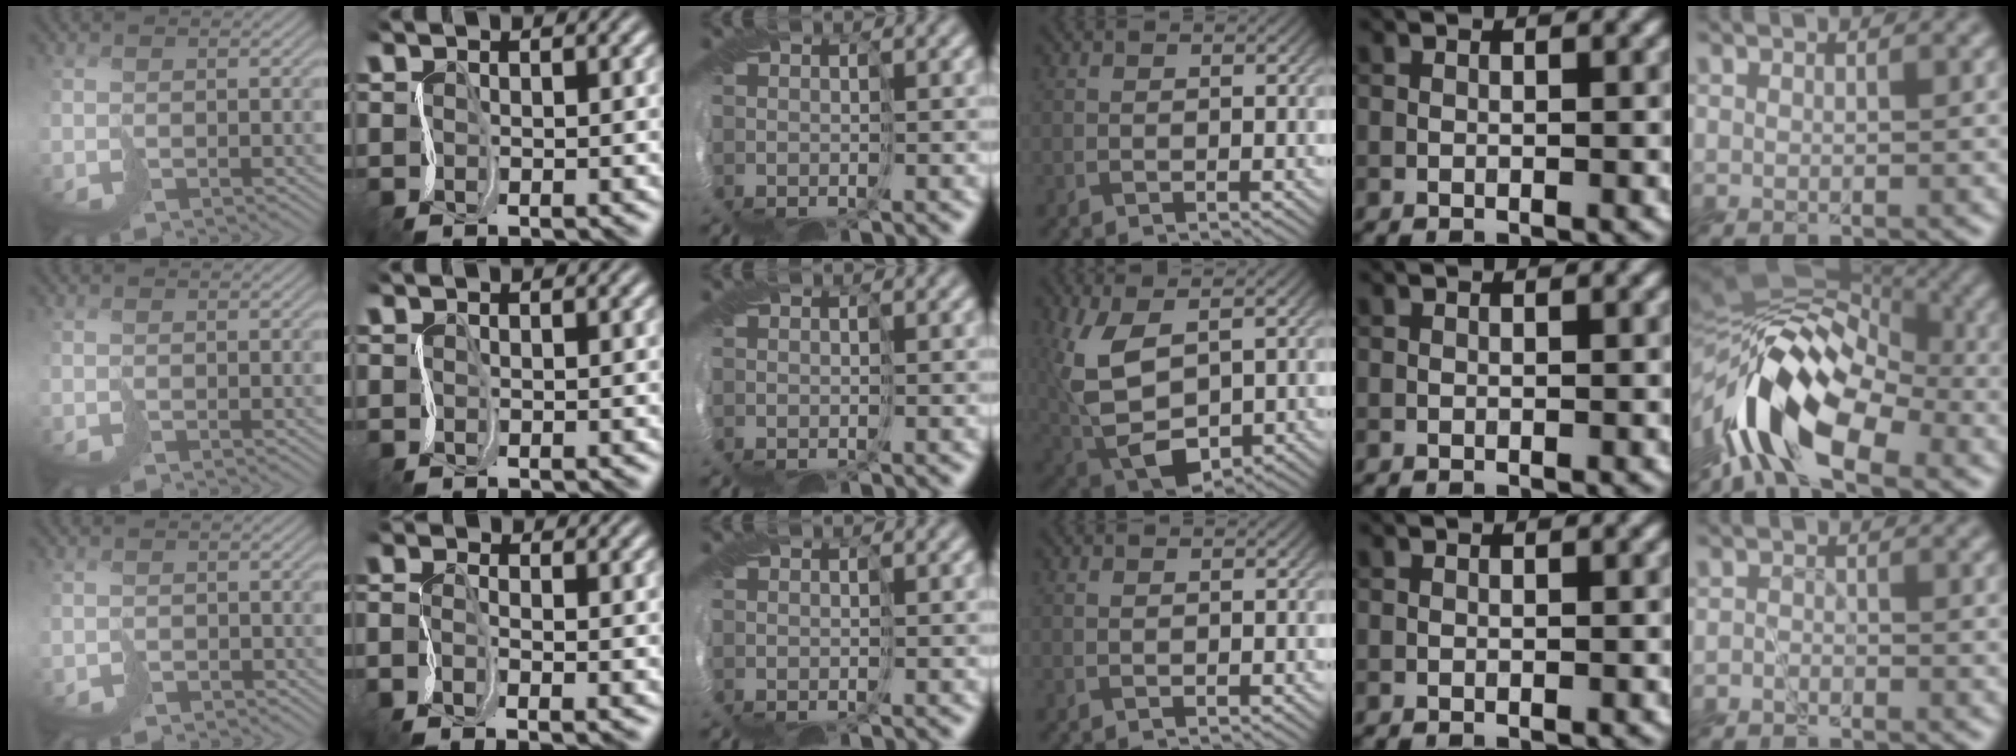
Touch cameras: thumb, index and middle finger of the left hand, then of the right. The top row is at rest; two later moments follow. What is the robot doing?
{"motion": "cut", "object": "bubble wrap"}